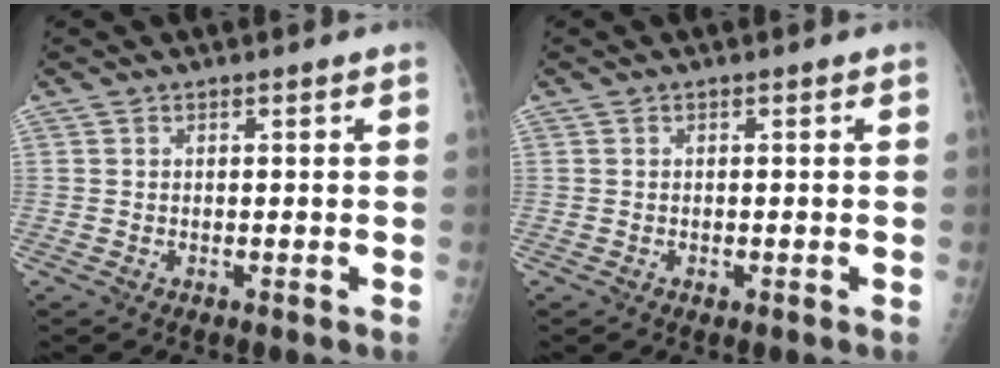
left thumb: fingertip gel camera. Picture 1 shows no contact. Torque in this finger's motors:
{"motor_torque": [-0.41, 0.21, 0.15, 0.04, -0.01]}